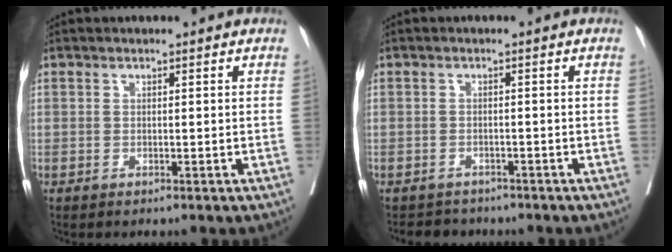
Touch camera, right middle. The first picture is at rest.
{"total": 3.4, "force": [-3.0, 1.5, -0.2], "torque": [-0.001, -0.002, -0.048]}